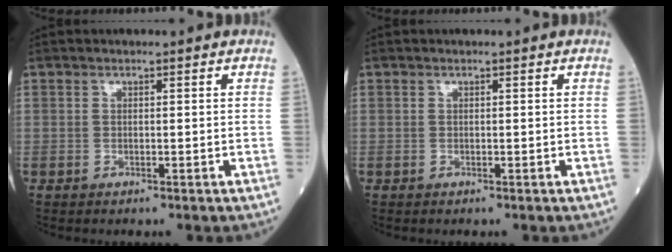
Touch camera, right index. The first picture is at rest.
{"total": 0.0}